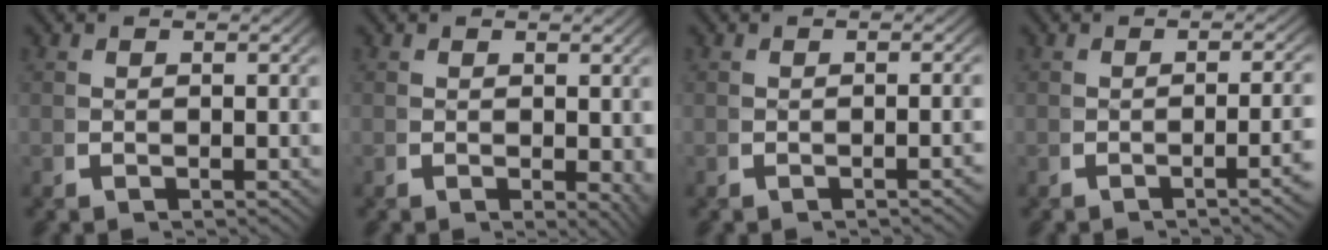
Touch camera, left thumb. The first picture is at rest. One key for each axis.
{"total": 1.8, "fx": 0.2, "fy": 0.9, "fz": 1.5, "tx": -0.017, "ty": -0.009, "tz": 0.007}
{"total": 1.1, "fx": -0.6, "fy": -0.1, "fz": 0.9, "tx": -0.013, "ty": 0.006, "tz": -0.010}
{"total": 2.5, "fx": -1.0, "fy": 0.1, "fz": 2.4, "tx": -0.037, "ty": 0.007, "tz": -0.018}